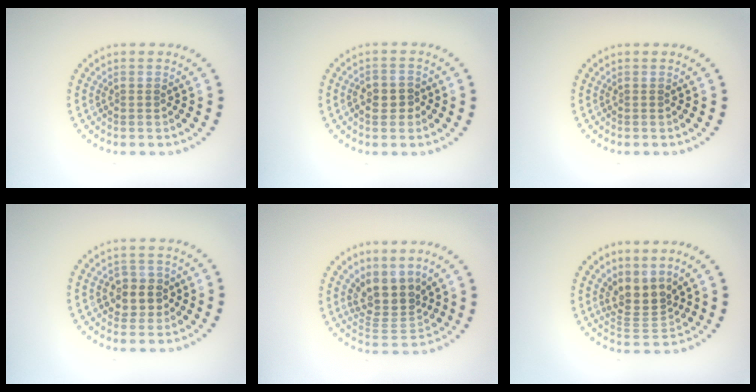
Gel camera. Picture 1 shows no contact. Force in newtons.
{"total": 1.8, "press": 1.7, "slide": 0.5}
{"total": 0.0}
{"total": 2.8, "press": 2.6, "slide": 1.0}
{"total": 4.1, "press": 3.2, "slide": 2.5}
{"total": 3.2, "press": 2.4, "slide": 2.1}